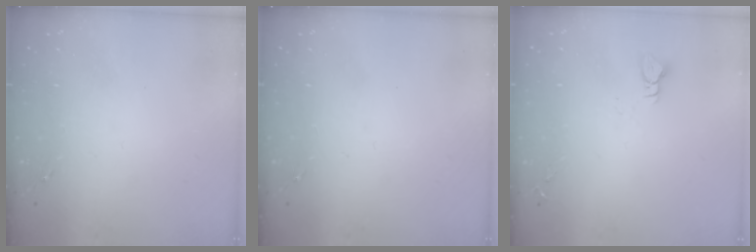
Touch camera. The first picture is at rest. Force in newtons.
{"total": 0.0}
{"total": 3.5, "press": 3.5, "slide": 0.3}